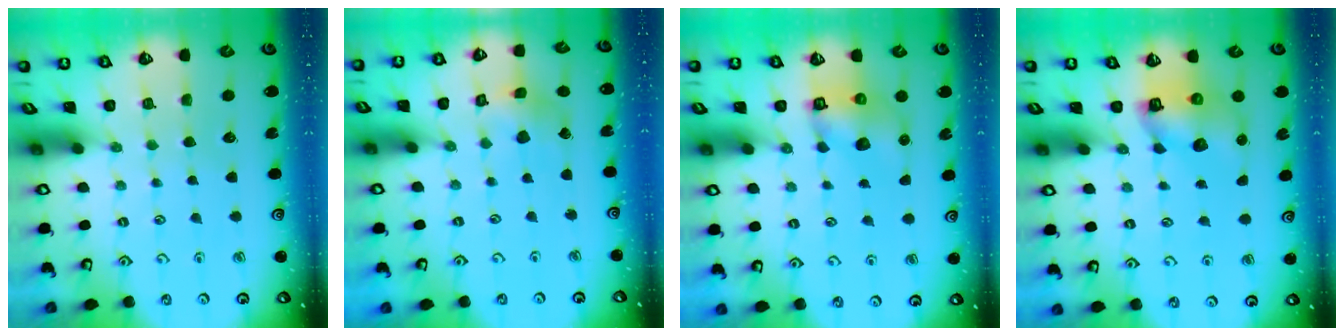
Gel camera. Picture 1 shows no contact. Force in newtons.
{"total": 4.9, "press": 4.9, "slide": 0.7}
{"total": 6.4, "press": 6.3, "slide": 0.9}
{"total": 8.8, "press": 8.7, "slide": 1.1}